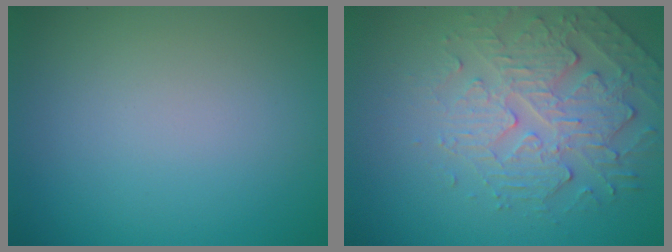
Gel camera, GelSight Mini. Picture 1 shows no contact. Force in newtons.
{"total": 4.8, "press": 3.6, "slide": 3.1}